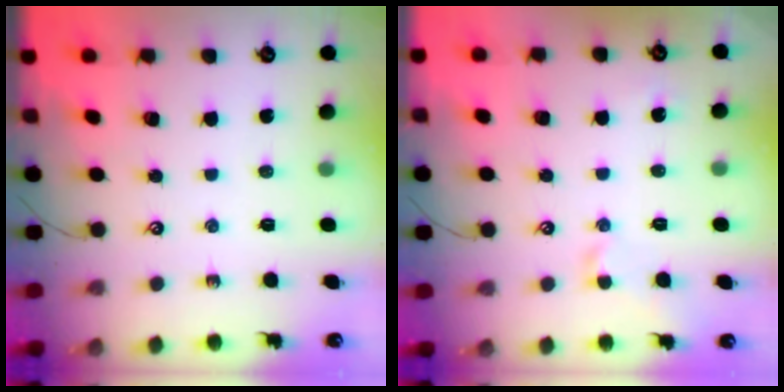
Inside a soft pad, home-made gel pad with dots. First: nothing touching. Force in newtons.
{"total": 1.0, "press": 0.9, "slide": 0.3}